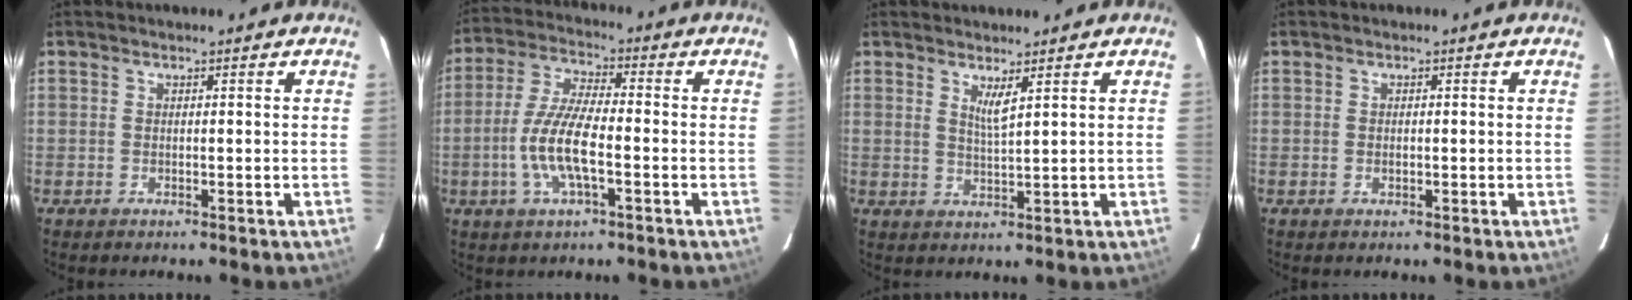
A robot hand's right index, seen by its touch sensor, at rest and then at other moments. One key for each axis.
{"total": 10.3, "fx": -2.9, "fy": 2.6, "fz": 9.6, "tx": -0.201, "ty": 0.000, "tz": -0.058}
{"total": 2.8, "fx": 1.7, "fy": -0.1, "fz": 2.2, "tx": -0.042, "ty": -0.010, "tz": 0.028}
{"total": 0.7, "fx": -0.1, "fy": 0.6, "fz": 0.4, "tx": -0.007, "ty": 0.002, "tz": 0.000}